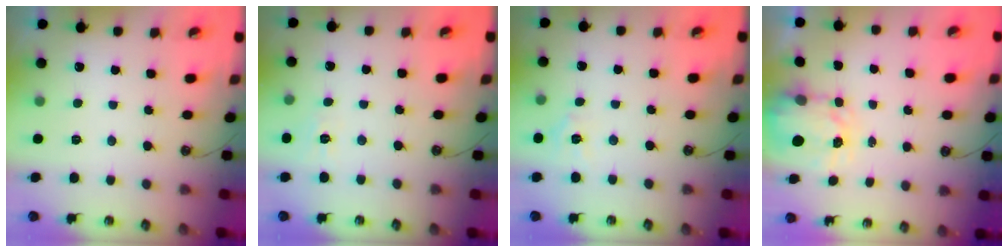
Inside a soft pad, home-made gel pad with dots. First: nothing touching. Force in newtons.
{"total": 3.3, "press": 3.3, "slide": 0.5}
{"total": 3.2, "press": 3.2, "slide": 0.4}
{"total": 3.5, "press": 3.4, "slide": 0.6}